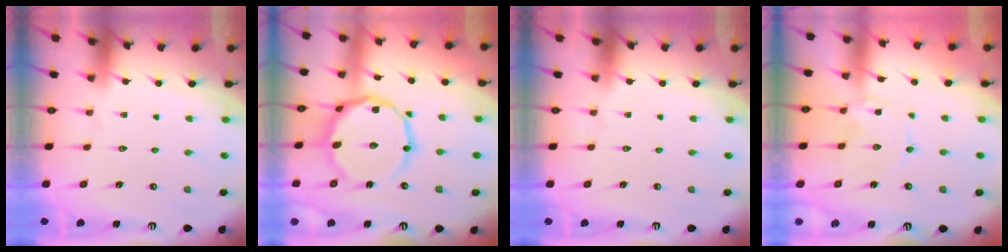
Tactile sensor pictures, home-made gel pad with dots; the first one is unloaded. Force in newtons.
{"total": 16.3, "press": 16.2, "slide": 1.0}
{"total": 0.0}
{"total": 0.0}